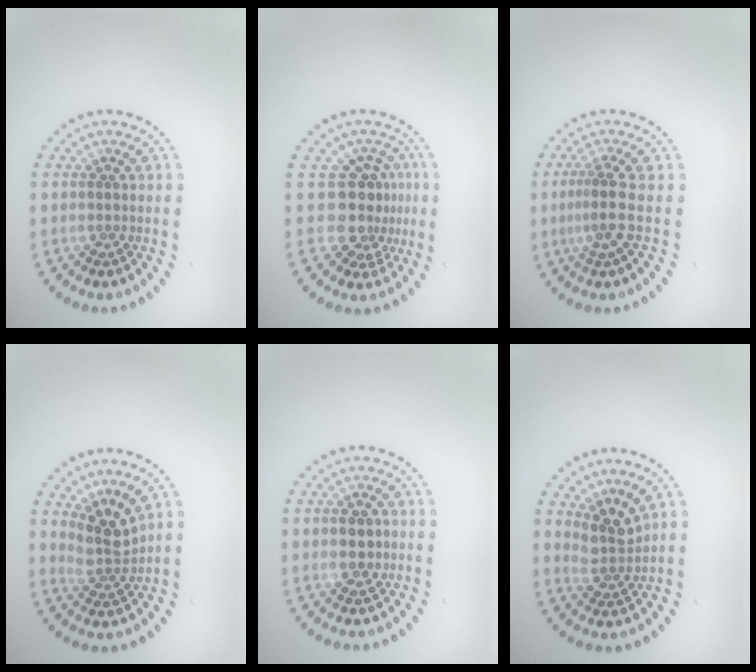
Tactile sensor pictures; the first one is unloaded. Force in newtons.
{"total": 3.8, "press": 2.9, "slide": 2.4}
{"total": 2.7, "press": 1.9, "slide": 1.9}
{"total": 3.1, "press": 2.3, "slide": 2.1}
{"total": 1.9, "press": 1.9, "slide": 0.1}
{"total": 2.7, "press": 2.0, "slide": 1.8}